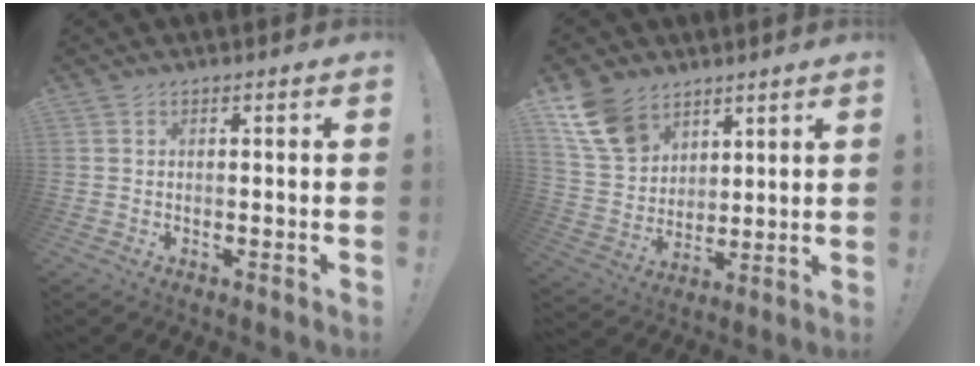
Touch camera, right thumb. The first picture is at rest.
{"total": 14.0, "force": [8.6, 9.4, 5.9], "torque": [-0.116, -0.039, 0.173]}